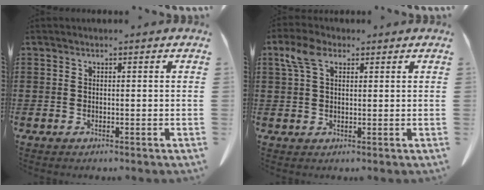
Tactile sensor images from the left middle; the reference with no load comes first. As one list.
[{"total": 4.6, "force": [2.1, 2.3, 3.4], "torque": [-0.082, 0.006, 0.034]}]